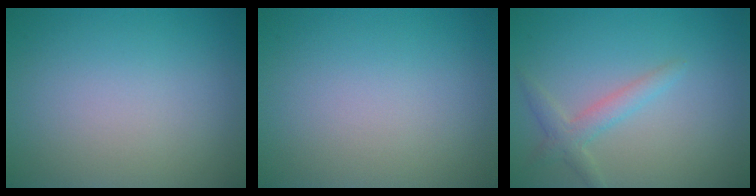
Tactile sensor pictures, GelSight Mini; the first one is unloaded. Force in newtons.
{"total": 0.0}
{"total": 2.2, "press": 2.2, "slide": 0.1}